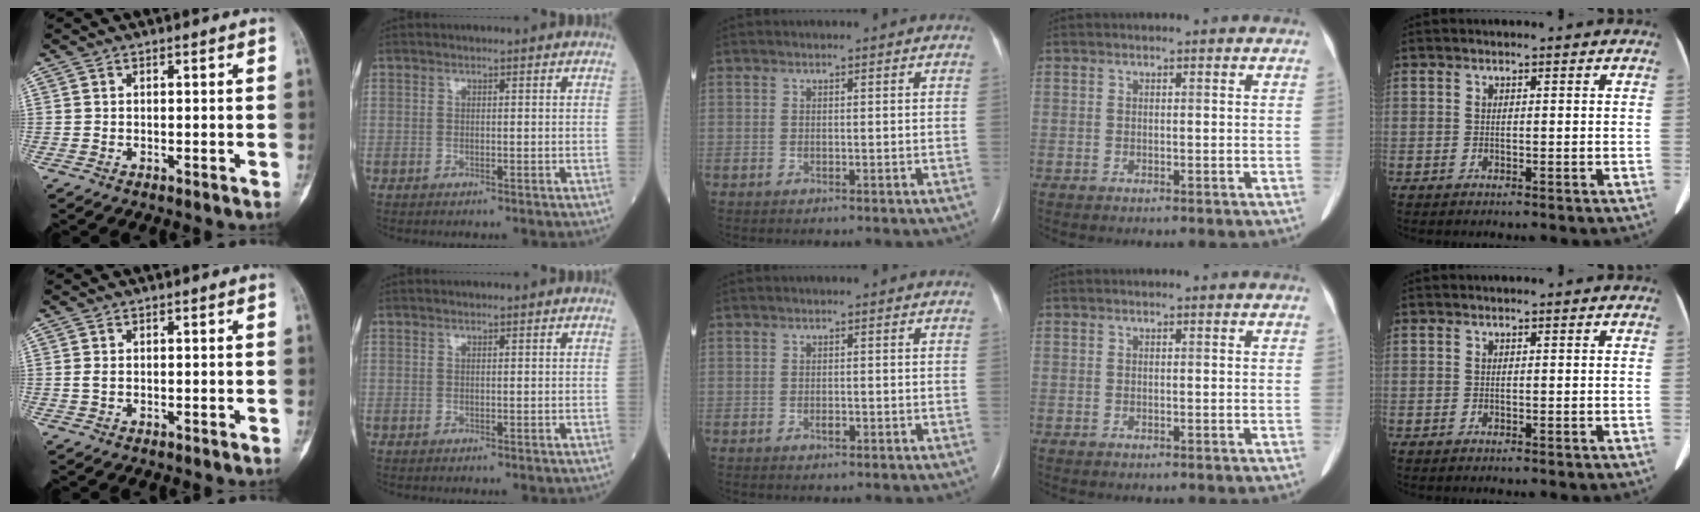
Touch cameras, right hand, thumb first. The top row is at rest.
{"thumb": {"total": 1.0, "force": [0.1, 0.6, 0.8], "torque": [-0.023, 0.002, 0.004]}, "middle": {"total": 0.8, "force": [-0.4, 0.3, 0.6], "torque": [-0.012, 0.000, -0.006]}}